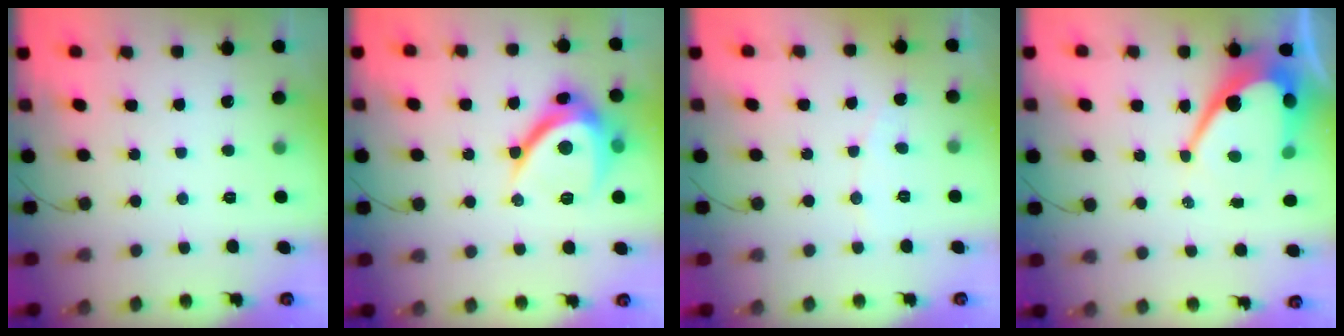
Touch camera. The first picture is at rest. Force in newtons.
{"total": 12.5, "press": 12.4, "slide": 1.5}
{"total": 2.8, "press": 2.8, "slide": 0.3}
{"total": 13.4, "press": 13.4, "slide": 1.3}